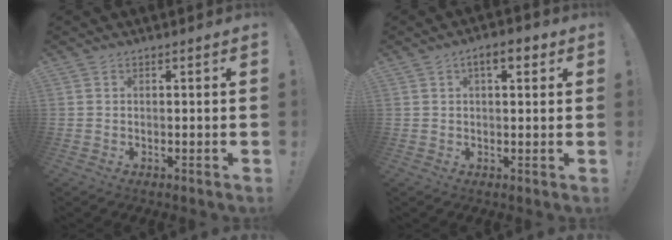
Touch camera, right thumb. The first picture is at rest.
{"total": 5.3, "force": [2.1, 2.1, 4.3], "torque": [-0.061, 0.000, 0.030]}